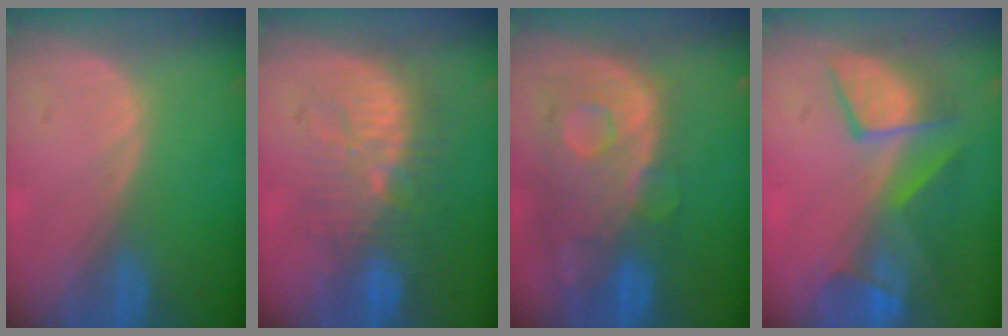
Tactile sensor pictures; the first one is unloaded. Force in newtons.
{"total": 9.4, "press": 9.1, "slide": 2.2}
{"total": 12.0, "press": 10.1, "slide": 6.5}
{"total": 8.2, "press": 7.9, "slide": 1.8}